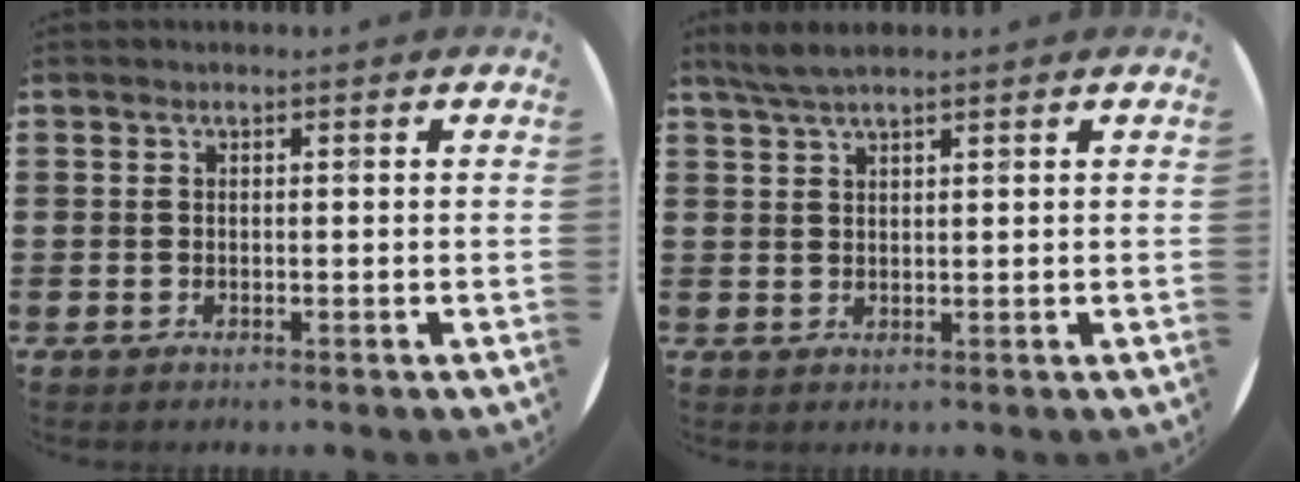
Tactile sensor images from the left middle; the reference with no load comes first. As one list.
[{"total": 3.0, "force": [2.5, 0.3, 1.7], "torque": [-0.038, 0.003, 0.045]}]